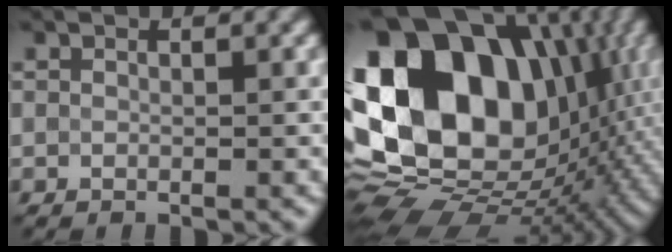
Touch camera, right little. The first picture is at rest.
{"total": 20.4, "force": [3.2, 14.6, 13.8], "torque": [-0.289, 0.023, 0.064]}